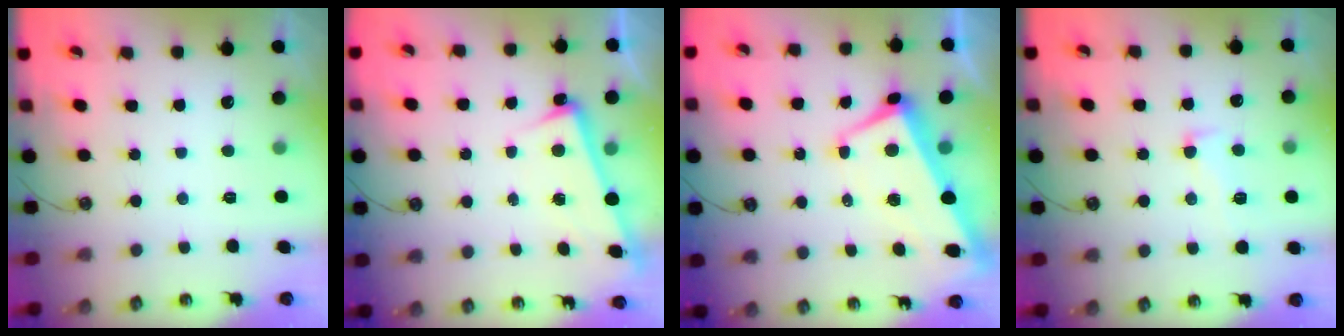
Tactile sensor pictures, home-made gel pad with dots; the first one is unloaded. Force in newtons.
{"total": 3.5, "press": 3.4, "slide": 0.6}
{"total": 1.7, "press": 1.1, "slide": 1.3}
{"total": 1.8, "press": 0.0, "slide": 1.8}